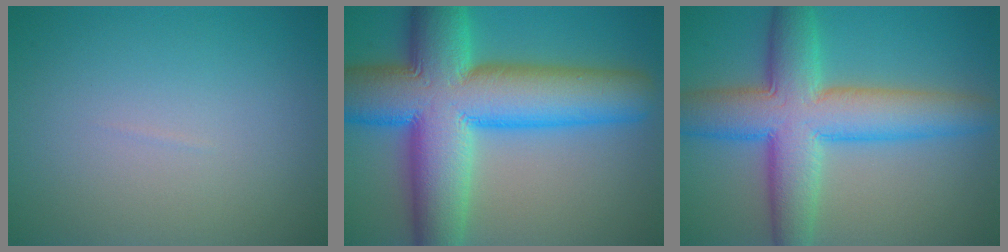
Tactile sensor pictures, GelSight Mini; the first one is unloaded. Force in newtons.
{"total": 15.4, "press": 15.4, "slide": 0.5}
{"total": 9.7, "press": 9.7, "slide": 0.4}